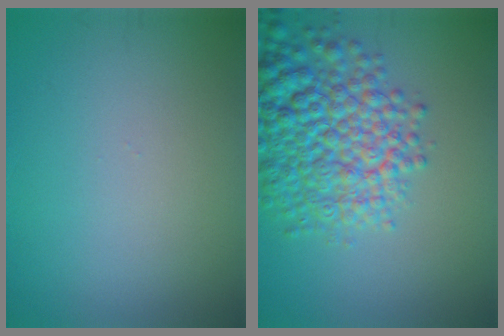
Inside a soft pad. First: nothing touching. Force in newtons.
{"total": 8.6, "press": 8.6, "slide": 0.3}